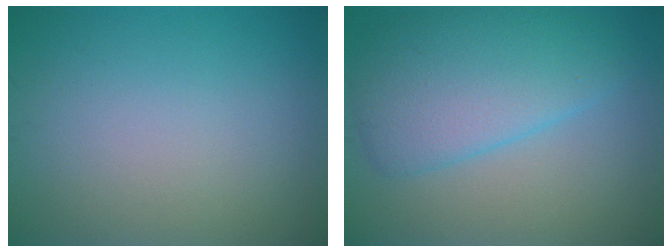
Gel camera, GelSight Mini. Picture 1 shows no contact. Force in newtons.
{"total": 6.3, "press": 6.3, "slide": 0.3}